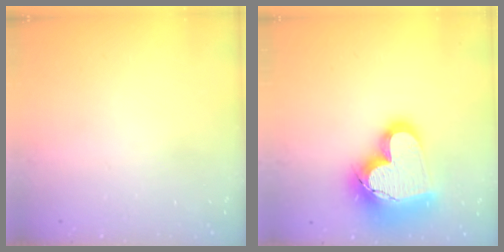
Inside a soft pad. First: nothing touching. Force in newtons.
{"total": 21.8, "press": 21.7, "slide": 1.8}